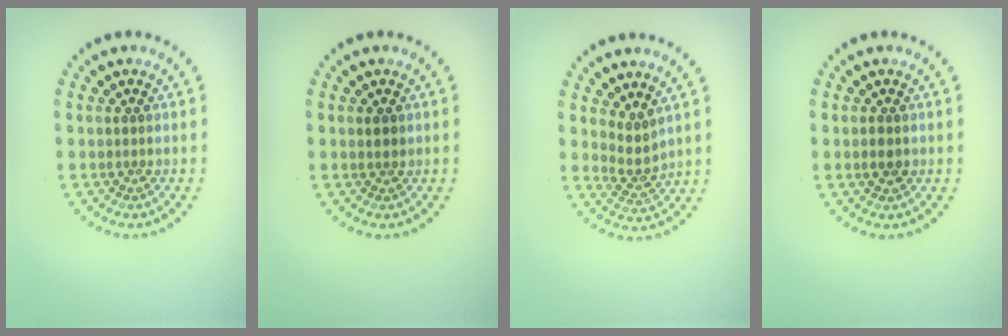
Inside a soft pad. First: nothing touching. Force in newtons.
{"total": 0.8, "press": 0.8, "slide": 0.2}
{"total": 2.1, "press": 1.6, "slide": 1.4}
{"total": 1.1, "press": 1.1, "slide": 0.2}